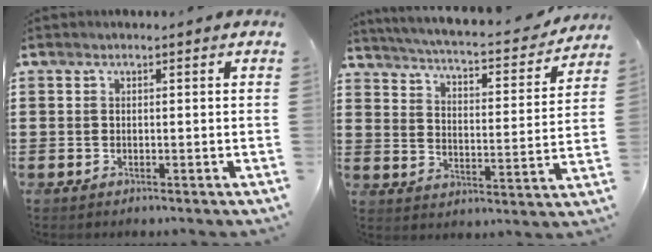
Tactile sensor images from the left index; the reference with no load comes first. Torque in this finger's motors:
{"motor_torque": [2.14, 0.00, 1.05, 0.14]}